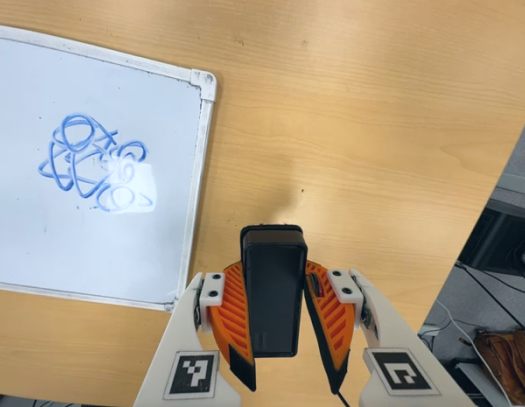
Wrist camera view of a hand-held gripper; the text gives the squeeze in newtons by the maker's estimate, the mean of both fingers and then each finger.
{"total": 8.9, "left": 7.7, "right": 10.1}